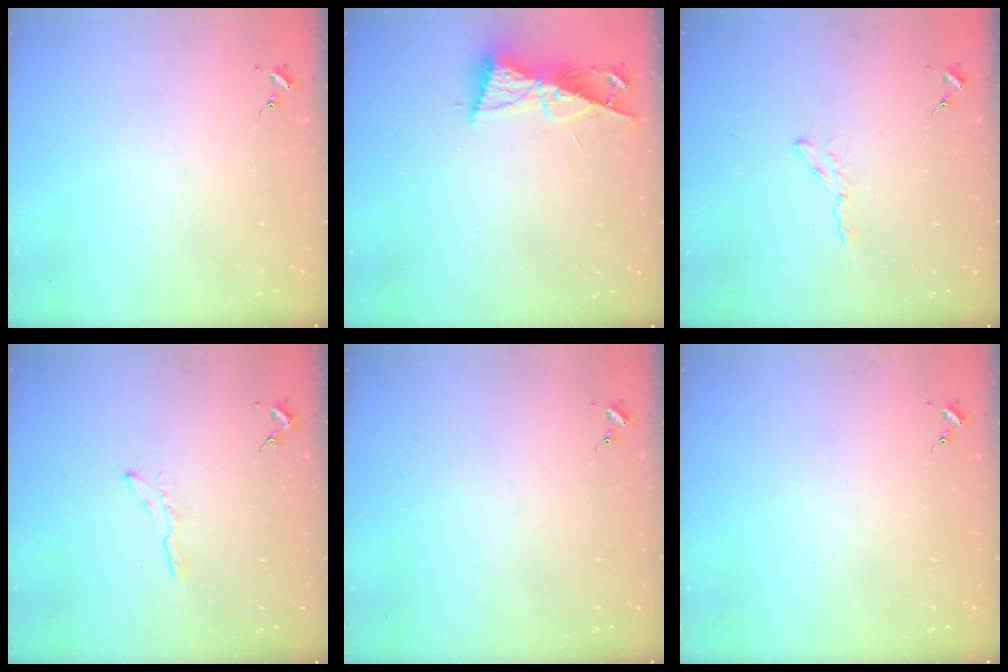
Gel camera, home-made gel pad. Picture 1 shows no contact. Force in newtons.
{"total": 8.3, "press": 8.3, "slide": 0.8}
{"total": 2.4, "press": 2.4, "slide": 0.2}
{"total": 3.4, "press": 3.4, "slide": 0.3}
{"total": 0.0}
{"total": 0.0}